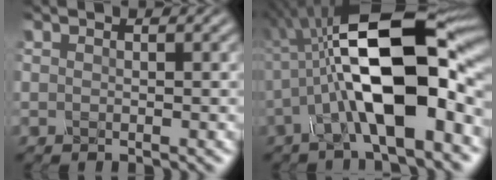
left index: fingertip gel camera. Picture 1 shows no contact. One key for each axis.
{"total": 14.7, "fx": -0.9, "fy": 5.4, "fz": 13.6, "tx": -0.223, "ty": 0.020, "tz": -0.027}